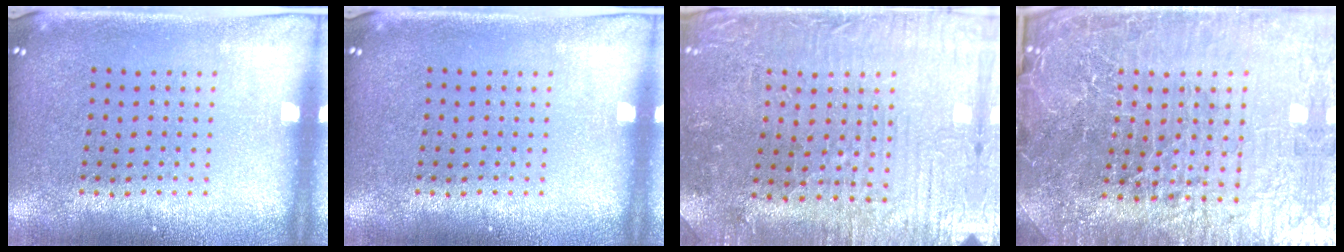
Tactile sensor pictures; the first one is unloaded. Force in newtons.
{"total": 0.0}
{"total": 2.0, "press": 1.9, "slide": 0.4}
{"total": 7.5, "press": 6.5, "slide": 3.6}